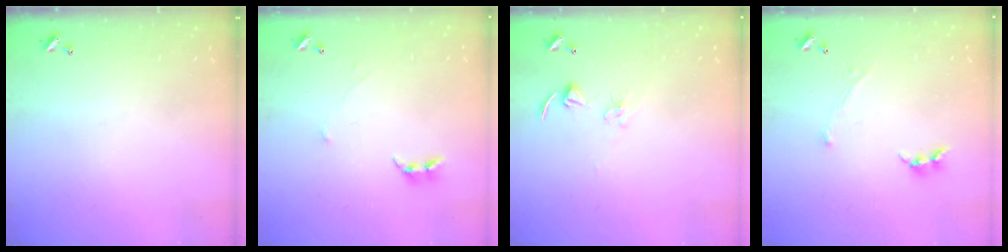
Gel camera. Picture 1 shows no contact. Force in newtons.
{"total": 0.7, "press": 0.6, "slide": 0.5}
{"total": 2.7, "press": 2.7, "slide": 0.2}
{"total": 1.3, "press": 1.2, "slide": 0.5}